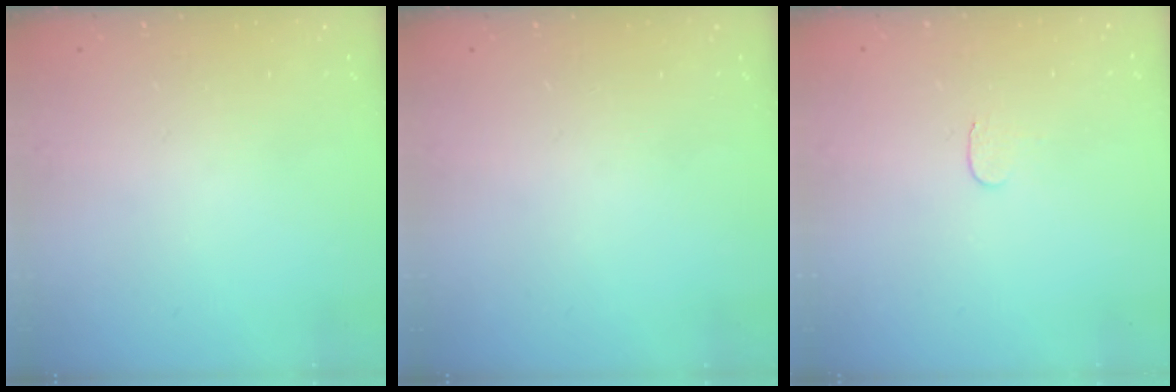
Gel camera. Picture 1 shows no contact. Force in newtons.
{"total": 0.0}
{"total": 3.7, "press": 3.7, "slide": 0.4}